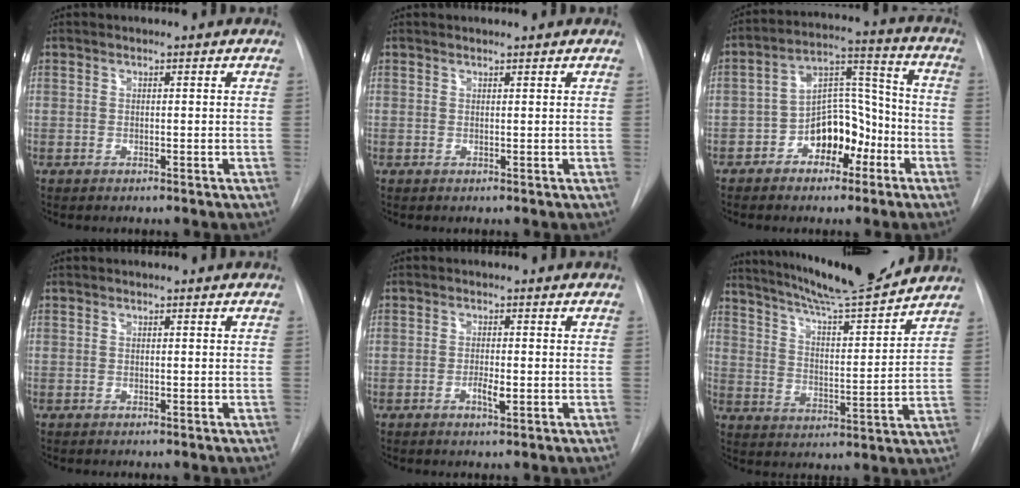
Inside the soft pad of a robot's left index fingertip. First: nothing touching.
{"total": 0.5, "force": [-0.5, -0.2, -0.1], "torque": [0.001, 0.007, -0.004]}
{"total": 10.6, "force": [-6.2, 5.5, 6.5], "torque": [-0.111, 0.032, -0.096]}
{"total": 0.0}
{"total": 2.8, "force": [-2.2, 0.2, 1.6], "torque": [-0.030, -0.005, -0.034]}
{"total": 15.5, "force": [13.9, 0.1, 6.7], "torque": [-0.114, -0.014, 0.214]}